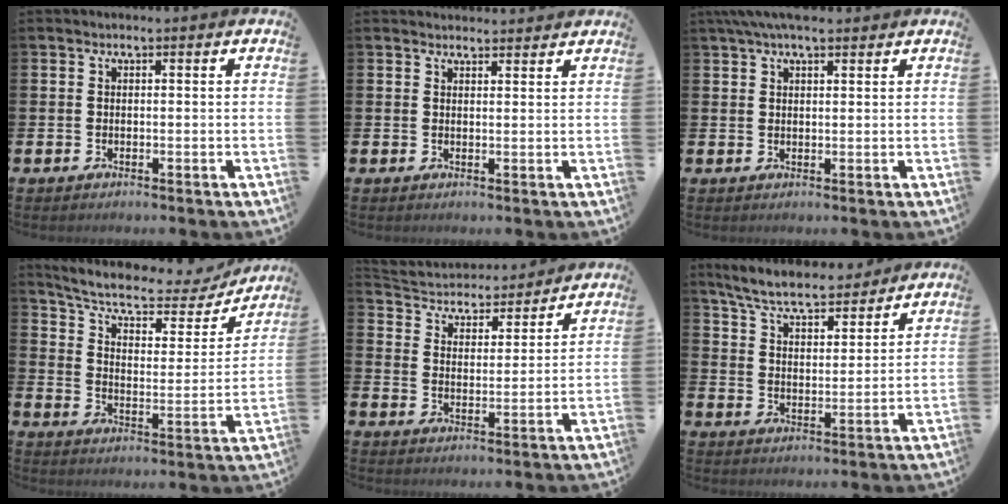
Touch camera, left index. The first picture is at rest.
{"total": 2.1, "force": [2.0, 0.3, -0.1], "torque": [0.009, -0.011, 0.036]}
{"total": 4.7, "force": [3.9, 1.4, 2.3], "torque": [-0.043, -0.007, 0.069]}
{"total": 7.7, "force": [6.4, 2.6, 3.4], "torque": [-0.086, -0.046, 0.103]}
{"total": 4.4, "force": [4.2, 1.5, 0.1], "torque": [-0.033, -0.041, 0.066]}
{"total": 7.2, "force": [6.7, 1.4, 2.3], "torque": [-0.076, -0.037, 0.117]}